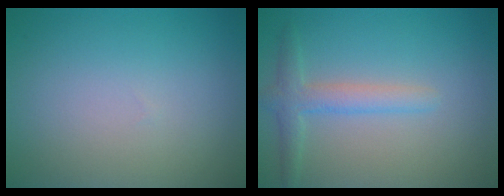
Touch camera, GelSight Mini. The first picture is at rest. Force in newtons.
{"total": 2.5, "press": 2.5, "slide": 0.1}